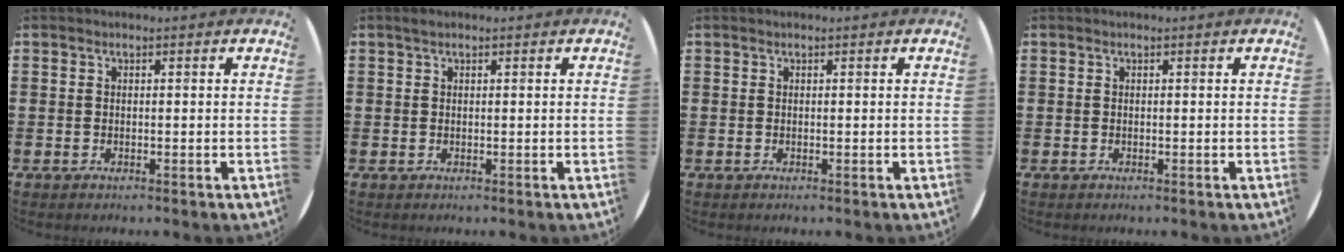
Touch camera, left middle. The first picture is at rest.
{"total": 0.8, "force": [0.6, 0.5, 0.2], "torque": [0.002, 0.000, 0.009]}
{"total": 0.0}
{"total": 0.0}